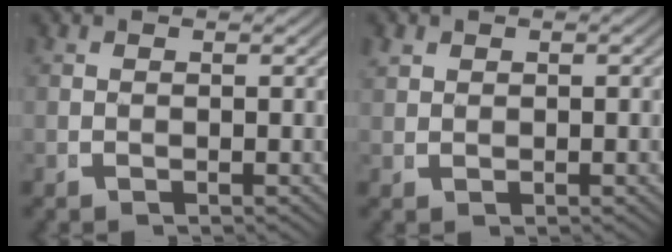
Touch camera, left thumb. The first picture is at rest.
{"total": 1.1, "force": [0.7, 0.7, 0.4], "torque": [-0.012, -0.002, 0.018]}